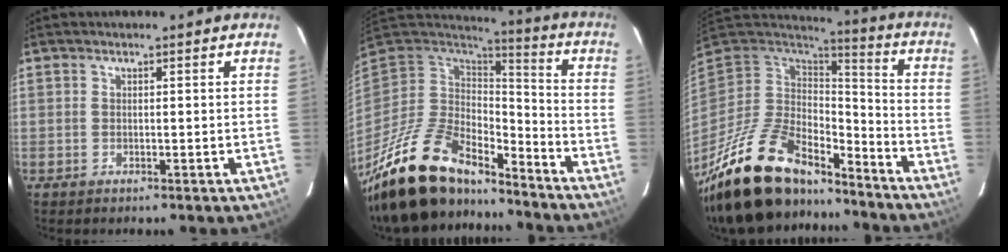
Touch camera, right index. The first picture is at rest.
{"total": 22.9, "force": [-17.7, 8.5, 11.7], "torque": [-0.237, -0.023, -0.304]}
{"total": 25.2, "force": [-18.6, 9.9, 13.8], "torque": [-0.270, -0.021, -0.307]}